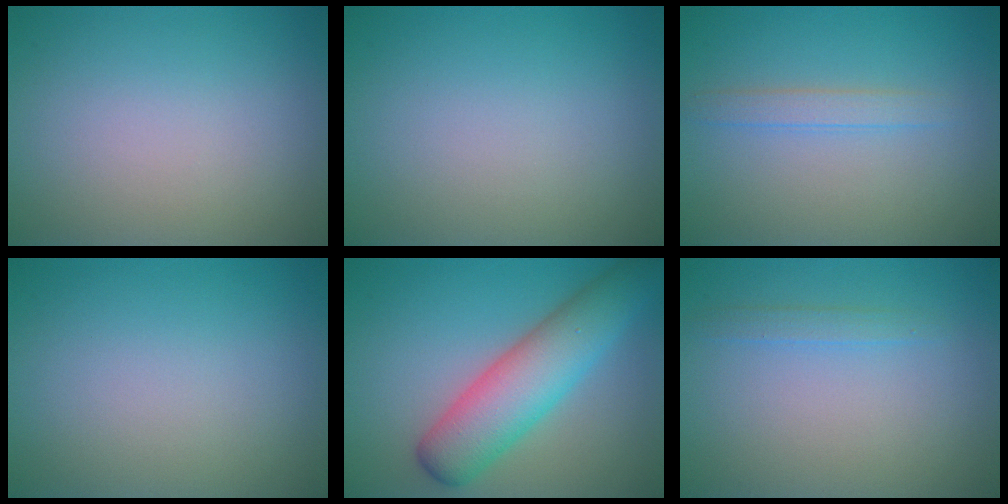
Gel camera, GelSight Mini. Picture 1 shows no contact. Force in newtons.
{"total": 0.0}
{"total": 1.8, "press": 1.8, "slide": 0.0}
{"total": 0.0}
{"total": 7.1, "press": 7.1, "slide": 0.2}
{"total": 1.1, "press": 1.1, "slide": 0.0}